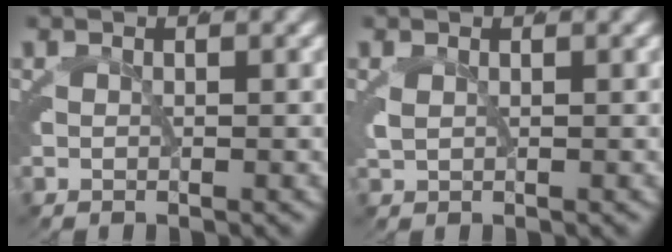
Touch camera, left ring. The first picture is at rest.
{"total": 0.8, "force": [0.0, 0.6, 0.5], "torque": [-0.023, -0.009, 0.006]}